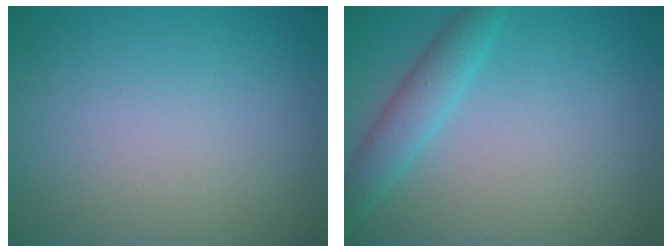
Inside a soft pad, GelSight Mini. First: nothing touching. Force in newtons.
{"total": 2.8, "press": 2.8, "slide": 0.2}